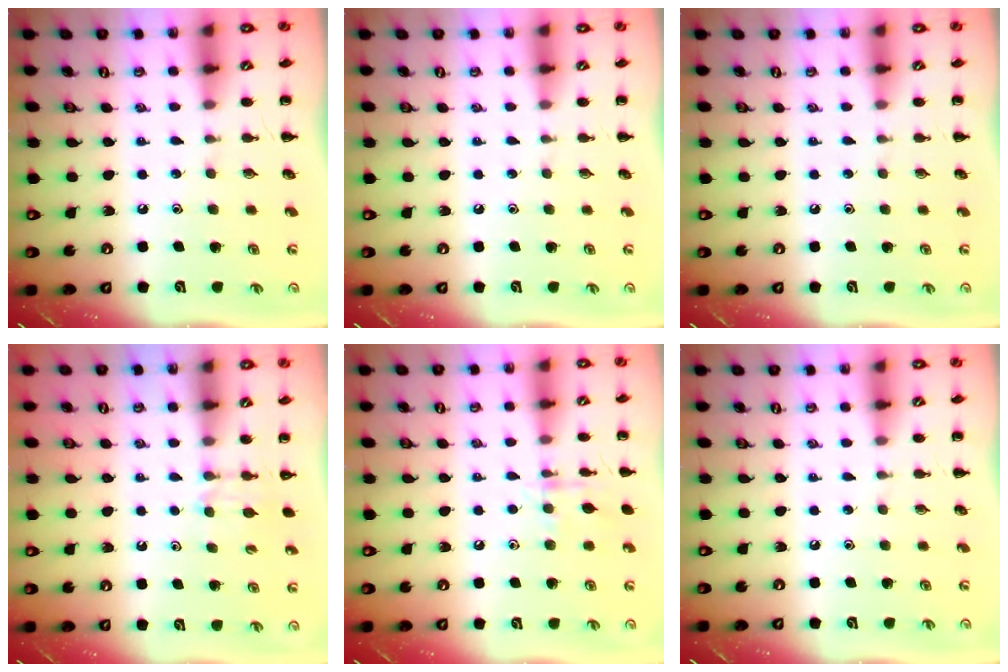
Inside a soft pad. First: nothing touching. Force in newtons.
{"total": 0.0}
{"total": 0.0}
{"total": 4.4, "press": 4.1, "slide": 1.5}
{"total": 8.5, "press": 8.4, "slide": 1.3}
{"total": 0.0}